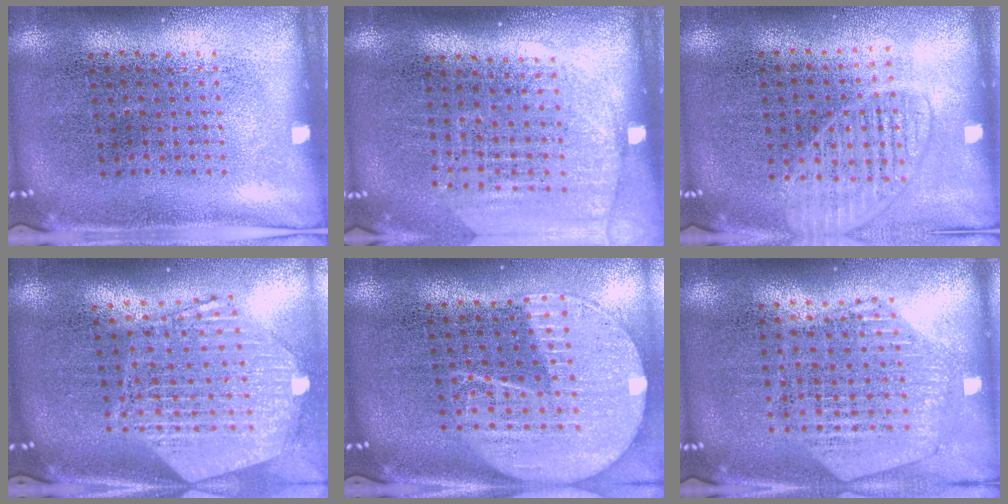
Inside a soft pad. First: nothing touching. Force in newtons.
{"total": 1.7, "press": 1.5, "slide": 0.8}
{"total": 1.5, "press": 1.4, "slide": 0.5}
{"total": 3.0, "press": 2.4, "slide": 1.8}
{"total": 2.2, "press": 1.9, "slide": 1.2}
{"total": 1.2, "press": 1.1, "slide": 0.3}